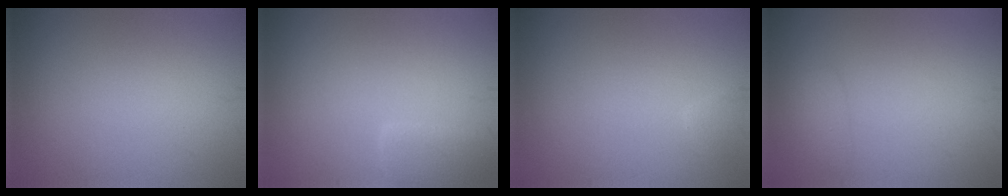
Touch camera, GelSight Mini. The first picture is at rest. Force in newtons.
{"total": 1.7, "press": 1.7, "slide": 0.2}
{"total": 0.6, "press": 0.6, "slide": 0.1}
{"total": 1.4, "press": 1.4, "slide": 0.1}